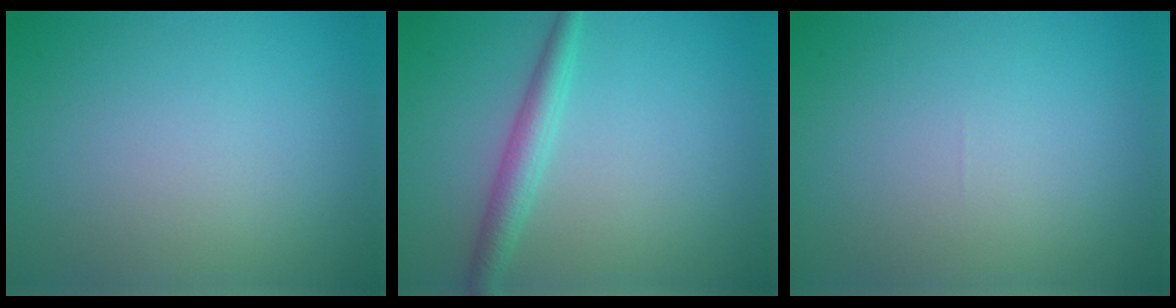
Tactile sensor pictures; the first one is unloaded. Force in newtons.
{"total": 2.7, "press": 2.7, "slide": 0.1}
{"total": 0.0}